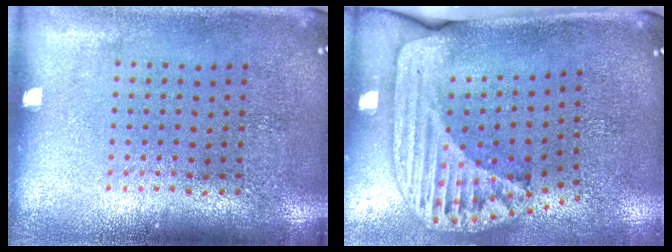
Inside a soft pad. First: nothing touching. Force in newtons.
{"total": 2.4, "press": 1.7, "slide": 1.7}